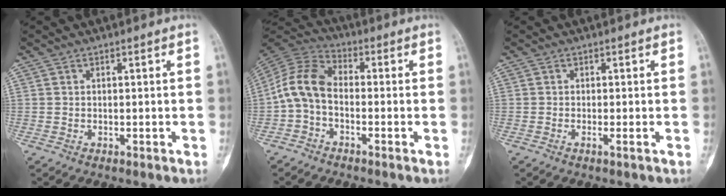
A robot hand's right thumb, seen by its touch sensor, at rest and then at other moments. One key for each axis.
{"total": 8.8, "fx": -1.6, "fy": 5.5, "fz": 6.7, "tx": -0.130, "ty": 0.029, "tz": -0.048}
{"total": 0.6, "fx": -0.3, "fy": -0.1, "fz": 0.5, "tx": -0.012, "ty": 0.000, "tz": -0.006}